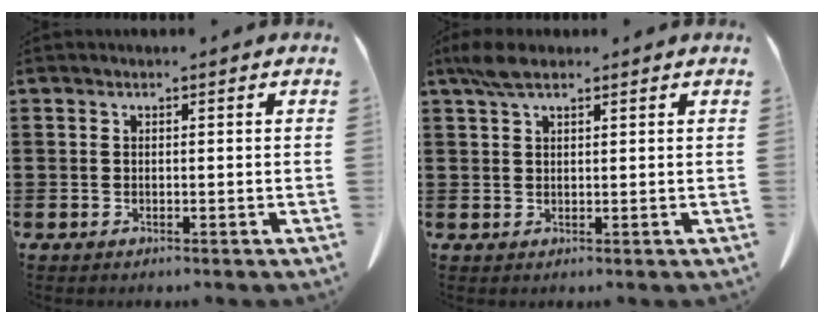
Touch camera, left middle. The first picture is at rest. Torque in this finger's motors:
{"motor_torque": [0.66, 0.63, 0.25, 0.02]}